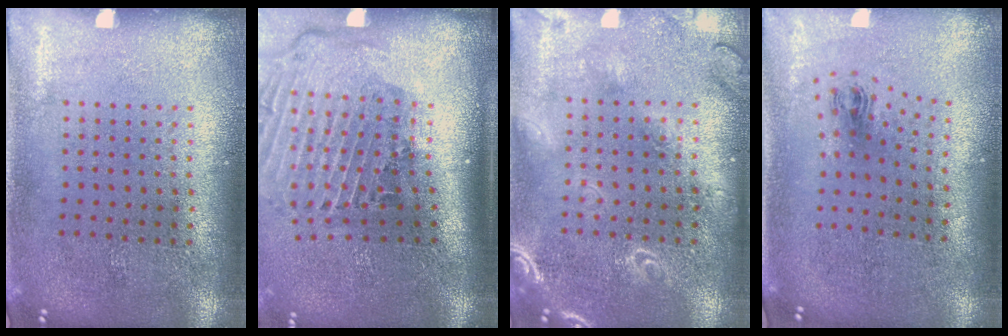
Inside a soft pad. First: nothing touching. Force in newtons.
{"total": 2.9, "press": 2.0, "slide": 2.1}
{"total": 1.7, "press": 1.7, "slide": 0.2}
{"total": 1.0, "press": 0.4, "slide": 0.9}